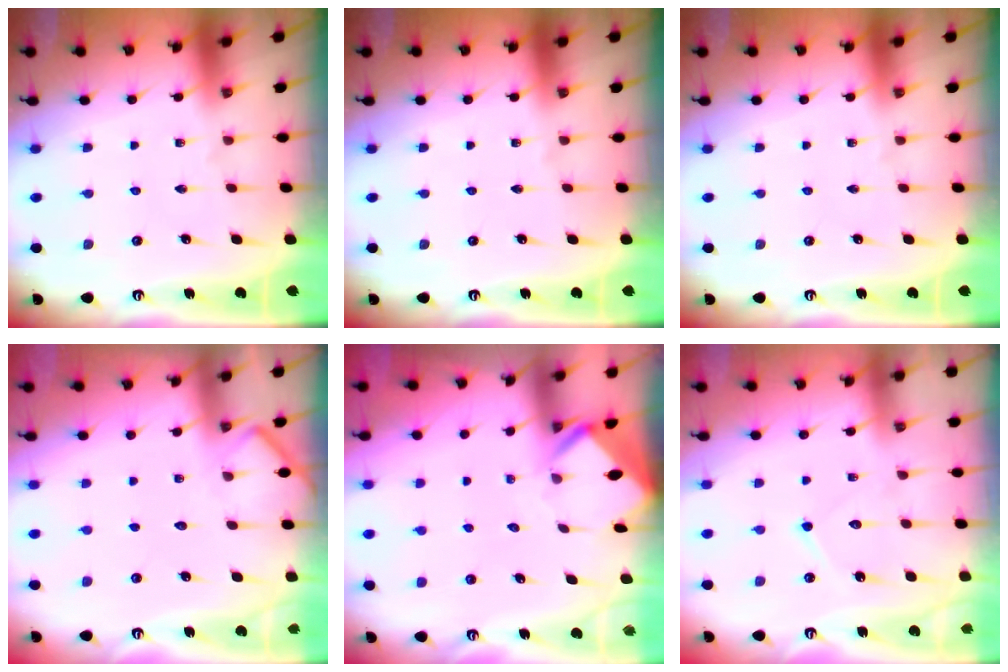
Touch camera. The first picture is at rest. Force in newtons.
{"total": 0.0}
{"total": 0.0}
{"total": 4.6, "press": 4.6, "slide": 0.6}
{"total": 3.0, "press": 3.0, "slide": 0.3}
{"total": 6.6, "press": 6.6, "slide": 0.5}